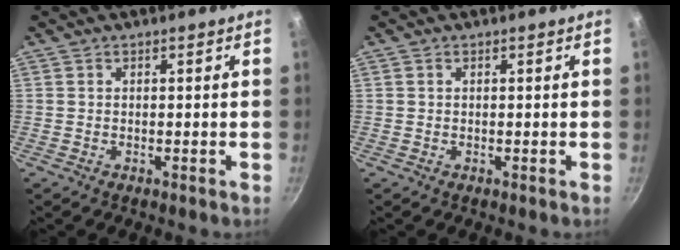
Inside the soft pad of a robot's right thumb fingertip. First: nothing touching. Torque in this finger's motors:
{"motor_torque": [-0.02, -0.19, -0.50, 0.09, 0.03]}